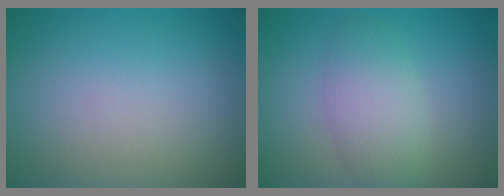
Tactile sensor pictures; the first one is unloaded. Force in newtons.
{"total": 3.9, "press": 3.9, "slide": 0.1}